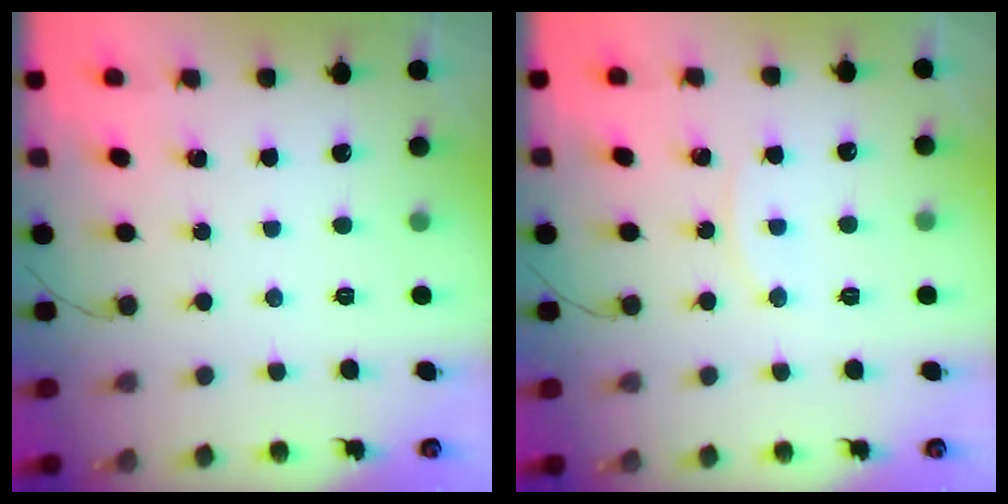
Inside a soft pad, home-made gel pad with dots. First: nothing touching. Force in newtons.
{"total": 6.4, "press": 6.4, "slide": 0.3}